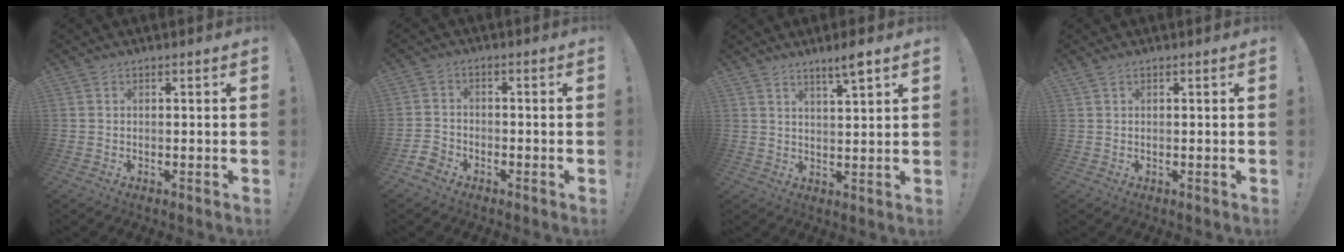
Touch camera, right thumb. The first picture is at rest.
{"total": 4.3, "force": [-3.2, 2.5, 1.3], "torque": [-0.041, 0.012, -0.062]}
{"total": 5.3, "force": [3.8, 0.4, 3.7], "torque": [-0.055, -0.025, 0.059]}
{"total": 0.8, "force": [0.5, 0.0, 0.6], "torque": [-0.015, 0.001, 0.011]}